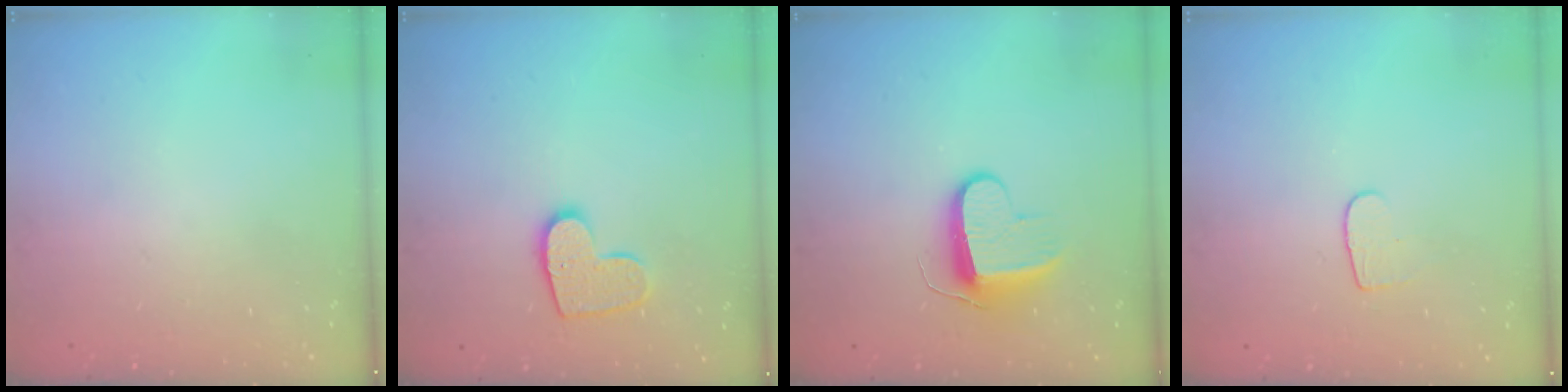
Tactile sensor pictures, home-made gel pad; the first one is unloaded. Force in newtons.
{"total": 11.3, "press": 11.3, "slide": 0.7}
{"total": 9.1, "press": 9.1, "slide": 0.3}
{"total": 3.9, "press": 3.9, "slide": 0.4}